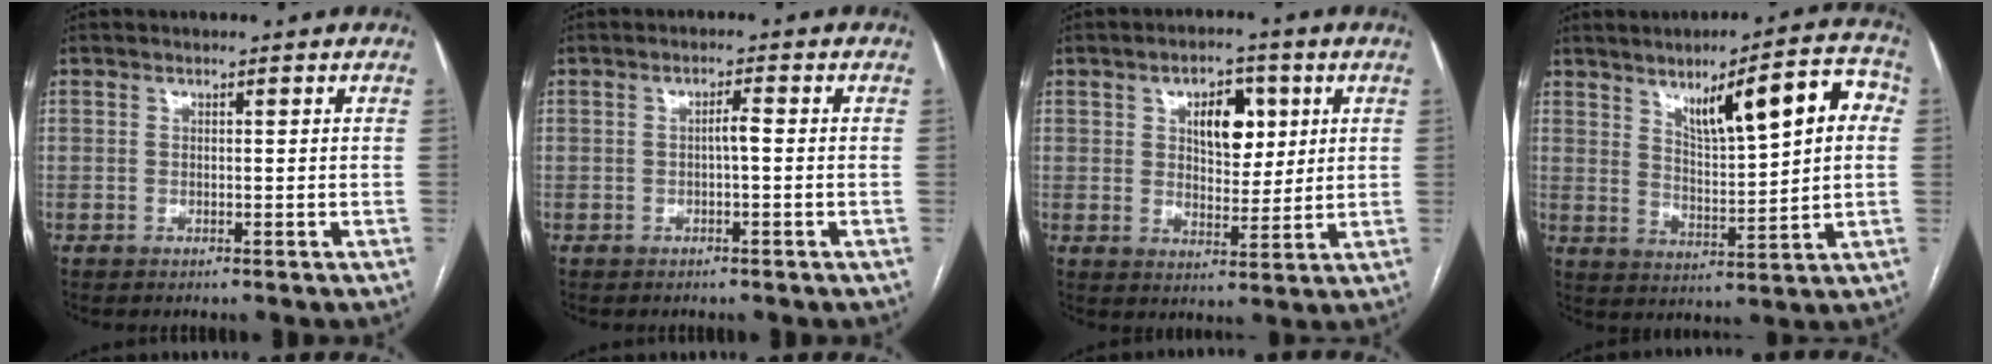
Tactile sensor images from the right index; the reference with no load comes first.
{"total": 1.7, "force": [-0.3, 0.2, 1.6], "torque": [-0.027, 0.004, -0.005]}
{"total": 7.5, "force": [2.6, 4.0, 5.8], "torque": [-0.087, 0.011, 0.046]}
{"total": 12.5, "force": [4.2, 2.5, 11.5], "torque": [-0.167, 0.021, 0.068]}